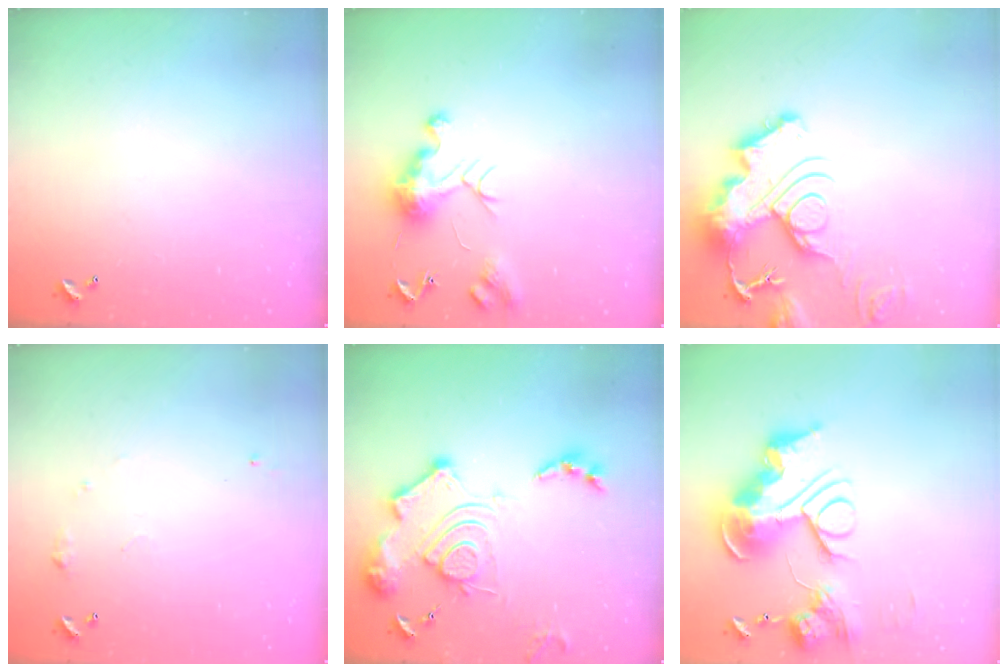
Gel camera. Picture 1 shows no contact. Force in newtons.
{"total": 9.6, "press": 9.5, "slide": 0.9}
{"total": 17.0, "press": 16.9, "slide": 1.8}
{"total": 5.9, "press": 5.9, "slide": 0.8}
{"total": 18.3, "press": 18.2, "slide": 1.7}
{"total": 0.9, "press": 0.9, "slide": 0.0}